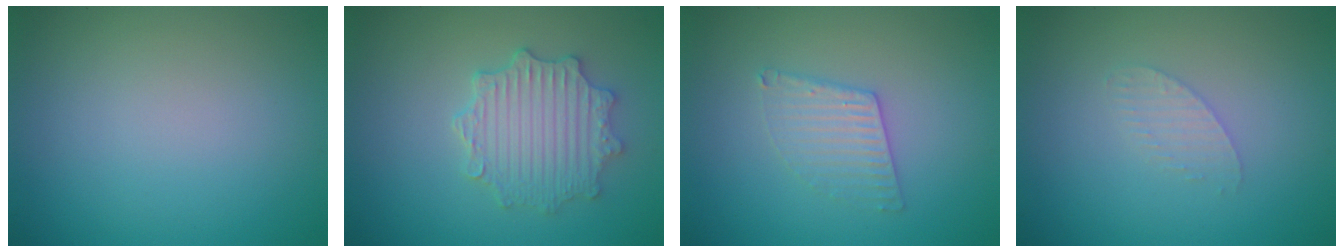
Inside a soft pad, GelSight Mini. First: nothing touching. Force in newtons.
{"total": 4.5, "press": 3.8, "slide": 2.4}
{"total": 2.5, "press": 2.5, "slide": 0.2}
{"total": 1.4, "press": 1.4, "slide": 0.1}